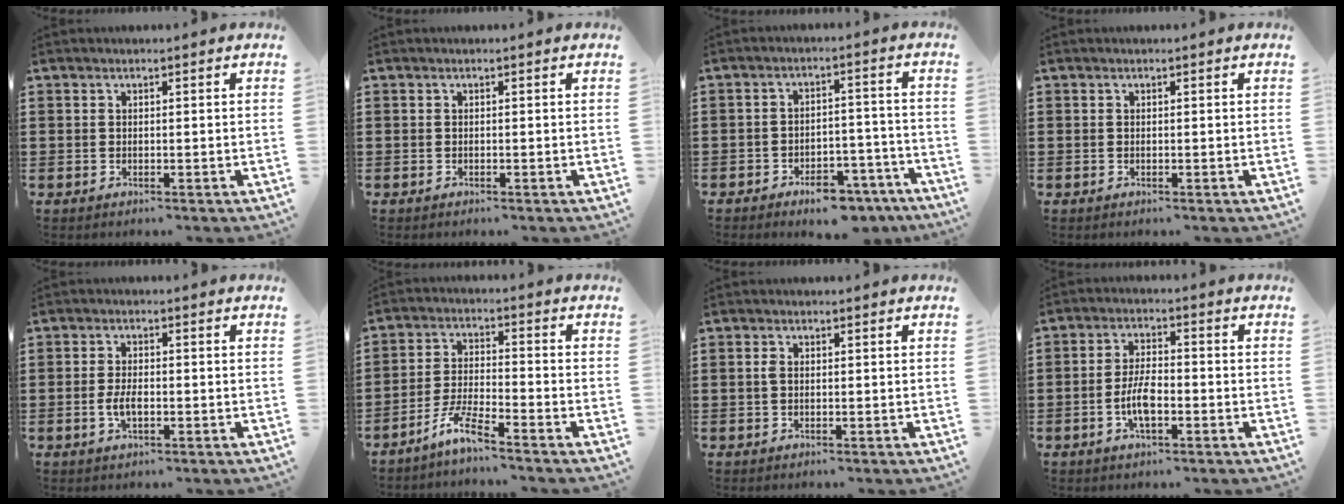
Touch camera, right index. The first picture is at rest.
{"total": 0.0}
{"total": 6.5, "force": [-5.9, 1.6, 2.2], "torque": [-0.030, 0.020, -0.108]}
{"total": 0.0}
{"total": 3.2, "force": [-0.7, 1.4, 2.7], "torque": [-0.065, -0.002, -0.018]}
{"total": 5.6, "force": [-4.7, -0.1, 3.1], "torque": [-0.081, -0.013, -0.095]}
{"total": 1.2, "force": [0.0, 0.5, 1.0], "torque": [-0.022, 0.004, -0.001]}
{"total": 5.6, "force": [-1.7, 2.2, 4.8], "torque": [-0.111, -0.001, -0.039]}